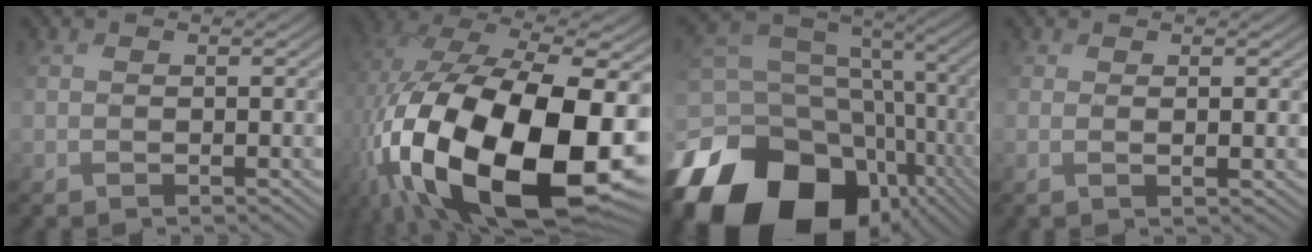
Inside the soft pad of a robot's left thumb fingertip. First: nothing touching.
{"total": 21.1, "force": [-5.3, 10.9, 17.3], "torque": [-0.378, -0.055, -0.055]}
{"total": 20.6, "force": [-9.3, 15.1, 10.5], "torque": [-0.255, -0.038, -0.124]}
{"total": 1.3, "force": [0.5, 0.4, 1.2], "torque": [-0.017, 0.003, 0.009]}